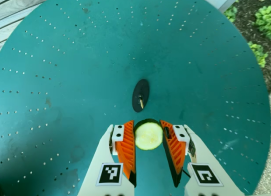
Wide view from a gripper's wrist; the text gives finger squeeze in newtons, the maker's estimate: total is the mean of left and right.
{"total": 13.2, "left": 13.2, "right": 13.2}